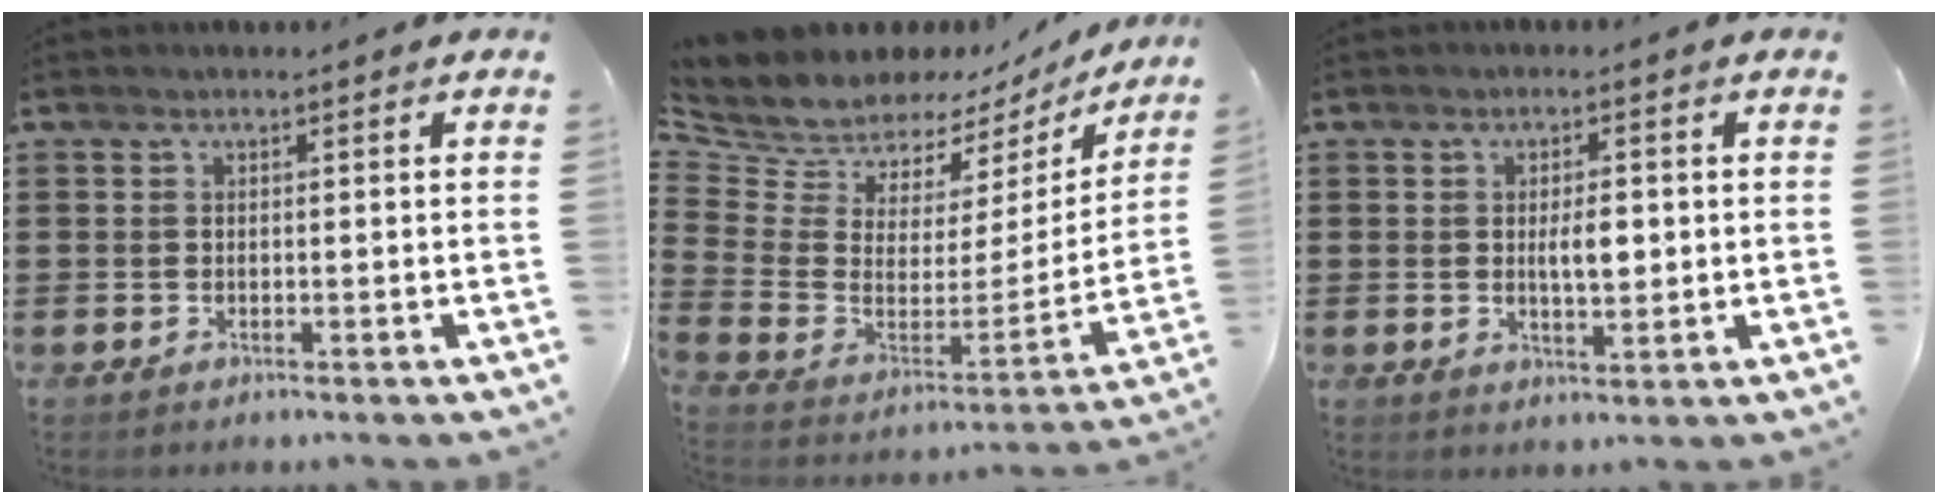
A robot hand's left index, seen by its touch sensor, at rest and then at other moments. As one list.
[{"total": 8.9, "force": [8.3, 2.9, 0.8], "torque": [-0.076, -0.070, 0.149]}, {"total": 3.7, "force": [0.2, 1.5, 3.4], "torque": [-0.050, -0.001, -0.003]}]